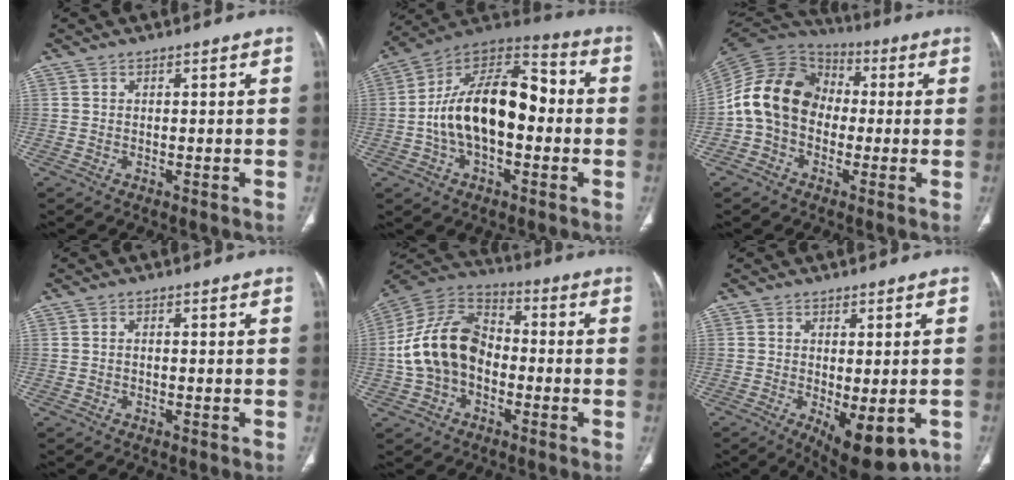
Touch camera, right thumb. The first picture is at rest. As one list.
[{"total": 20.0, "force": [-1.2, 11.2, 16.5], "torque": [-0.268, 0.046, -0.027]}, {"total": 14.5, "force": [-1.2, 11.4, 8.9], "torque": [-0.148, 0.039, -0.037]}, {"total": 0.7, "force": [-0.2, 0.4, 0.5], "torque": [-0.006, 0.003, -0.007]}, {"total": 15.8, "force": [-2.3, 11.2, 11.0], "torque": [-0.198, 0.043, -0.051]}, {"total": 11.6, "force": [-4.4, 4.8, 9.5], "torque": [-0.122, -0.011, -0.053]}]